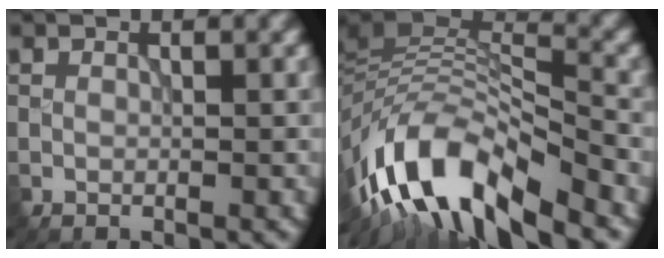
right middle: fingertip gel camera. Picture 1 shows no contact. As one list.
[{"total": 11.8, "force": [-6.7, 4.2, 8.8], "torque": [-0.155, 0.020, -0.129]}]